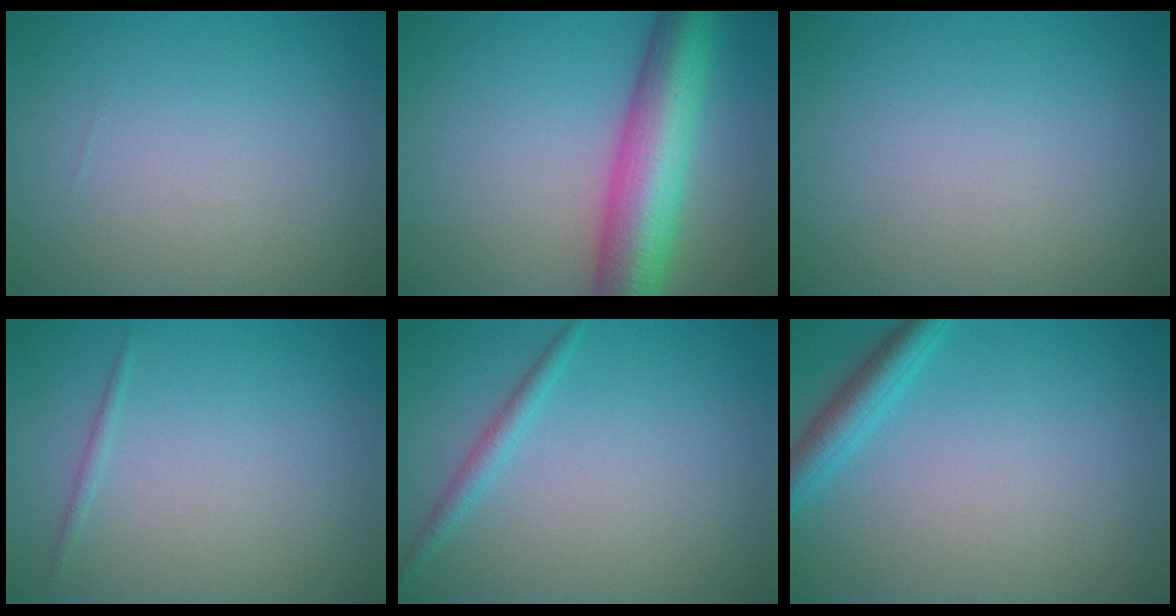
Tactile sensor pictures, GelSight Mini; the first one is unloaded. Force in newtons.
{"total": 9.3, "press": 9.3, "slide": 0.2}
{"total": 0.0}
{"total": 0.6, "press": 0.6, "slide": 0.1}
{"total": 1.4, "press": 1.4, "slide": 0.1}
{"total": 2.8, "press": 2.8, "slide": 0.1}